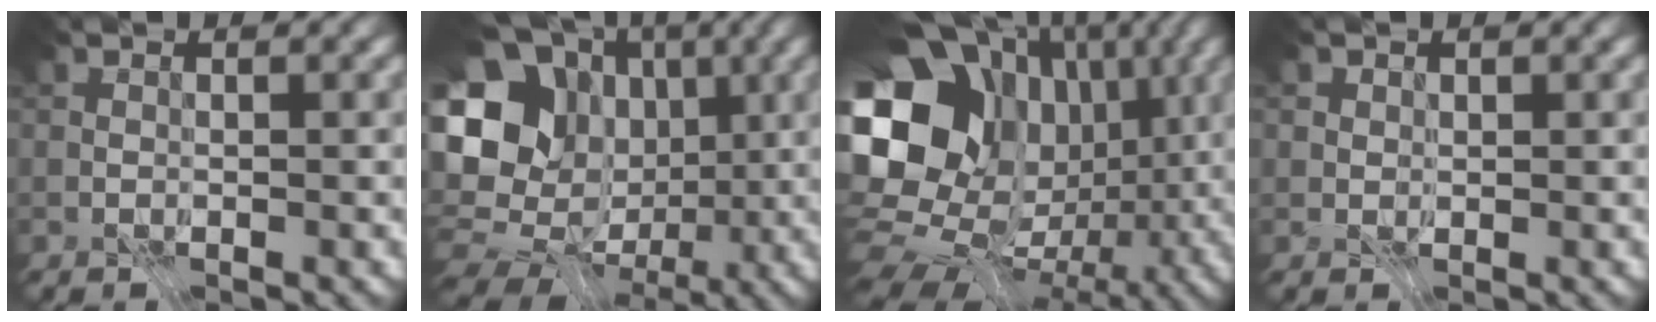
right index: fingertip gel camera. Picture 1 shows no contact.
{"total": 18.1, "force": [0.8, 15.6, 9.1], "torque": [-0.198, 0.049, -0.008]}
{"total": 18.3, "force": [0.5, 14.8, 10.8], "torque": [-0.196, -0.011, 0.014]}
{"total": 1.2, "force": [0.6, 1.0, 0.2], "torque": [-0.007, -0.009, 0.023]}